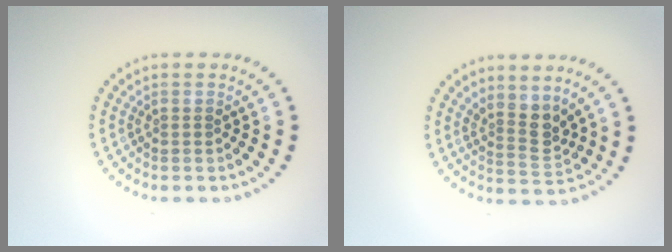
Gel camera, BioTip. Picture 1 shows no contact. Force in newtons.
{"total": 2.8, "press": 2.0, "slide": 1.9}